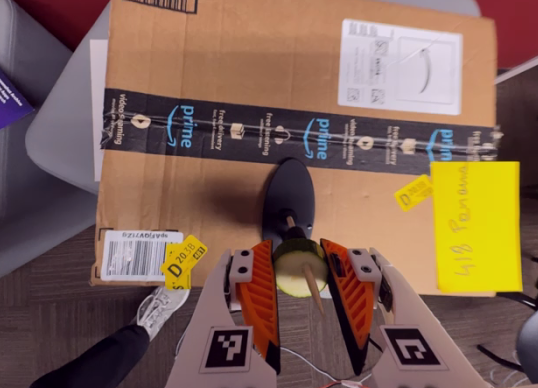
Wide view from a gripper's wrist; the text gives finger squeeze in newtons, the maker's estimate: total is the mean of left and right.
{"total": 12.6, "left": 12.6, "right": 12.5}